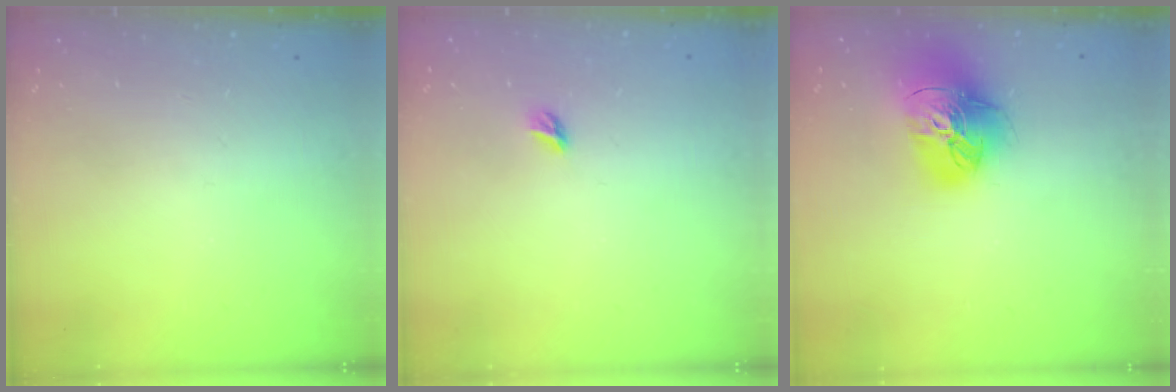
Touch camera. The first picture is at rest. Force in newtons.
{"total": 5.1, "press": 5.1, "slide": 0.5}
{"total": 18.0, "press": 17.9, "slide": 2.0}